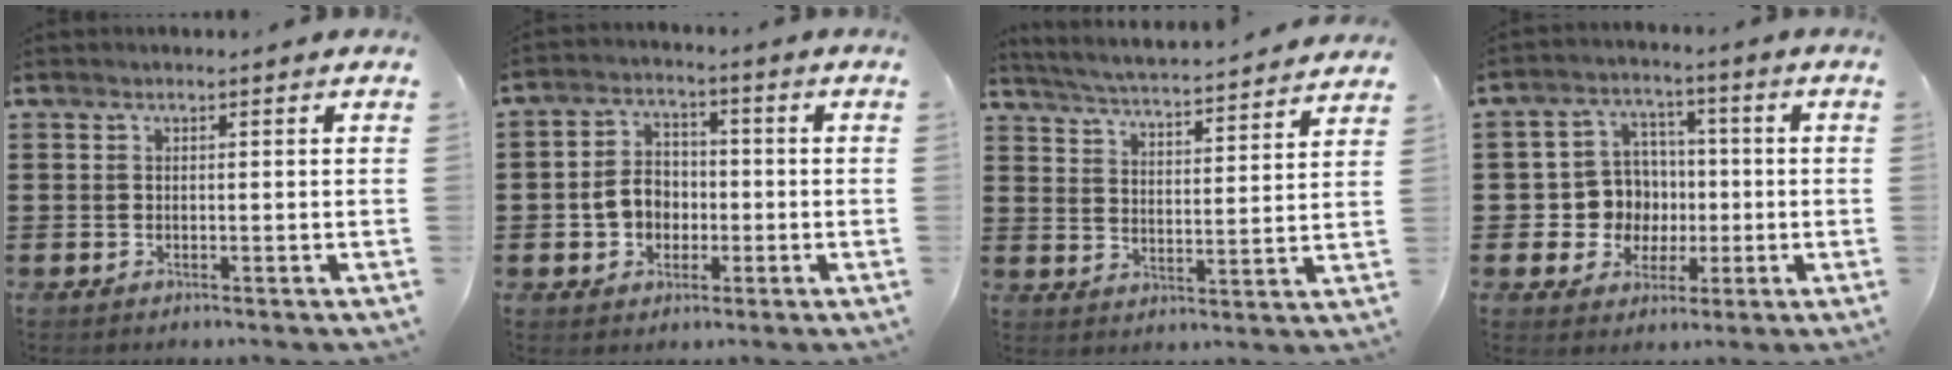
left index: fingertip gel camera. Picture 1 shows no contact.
{"total": 5.7, "force": [-1.0, 4.8, 3.0], "torque": [-0.065, 0.007, -0.024]}
{"total": 4.2, "force": [4.0, -0.7, 0.8], "torque": [-0.038, -0.038, 0.062]}
{"total": 7.9, "force": [0.3, 7.7, 1.9], "torque": [-0.062, 0.013, 0.014]}